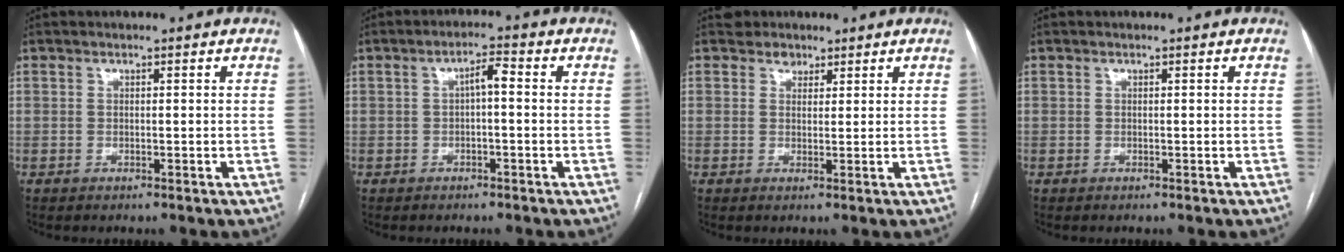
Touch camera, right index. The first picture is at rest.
{"total": 2.9, "force": [0.0, 0.7, 2.9], "torque": [-0.047, 0.013, 0.000]}
{"total": 2.8, "force": [1.9, 2.0, -0.2], "torque": [0.012, 0.006, 0.024]}
{"total": 0.0}